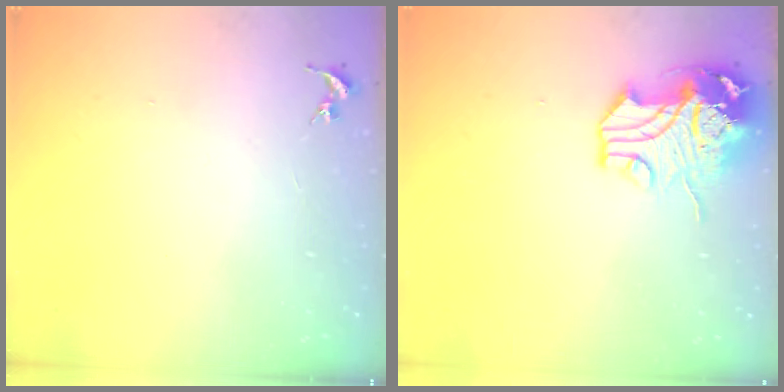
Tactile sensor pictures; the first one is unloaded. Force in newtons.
{"total": 12.6, "press": 12.5, "slide": 2.1}